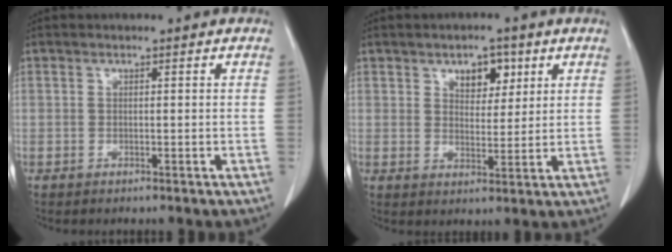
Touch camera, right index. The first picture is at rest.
{"total": 5.1, "force": [2.6, 2.8, 3.3], "torque": [-0.044, 0.003, 0.041]}